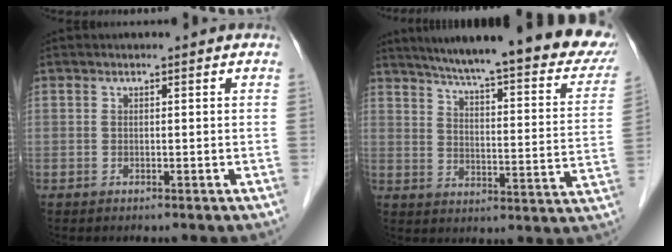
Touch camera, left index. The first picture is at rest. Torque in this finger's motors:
{"motor_torque": [0.86, -1.06, 0.72, 0.10]}